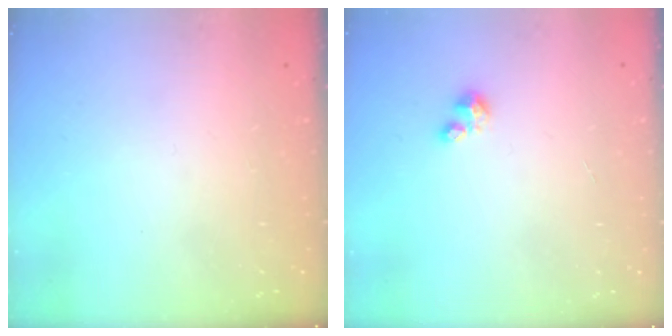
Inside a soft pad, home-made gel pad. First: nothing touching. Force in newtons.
{"total": 2.5, "press": 2.5, "slide": 0.3}